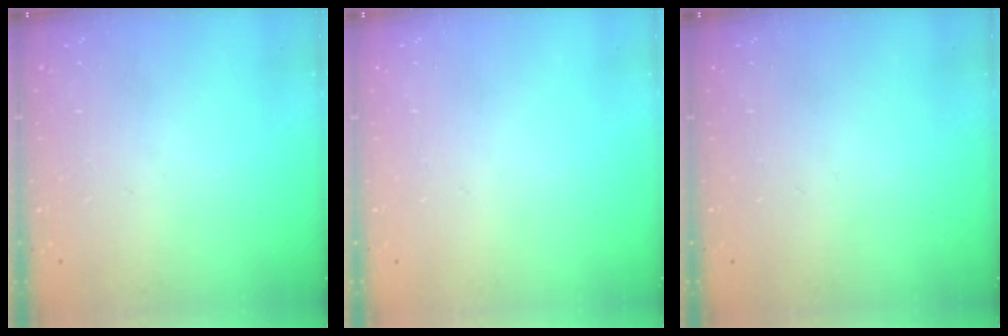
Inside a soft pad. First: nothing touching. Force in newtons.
{"total": 0.0}
{"total": 0.0}